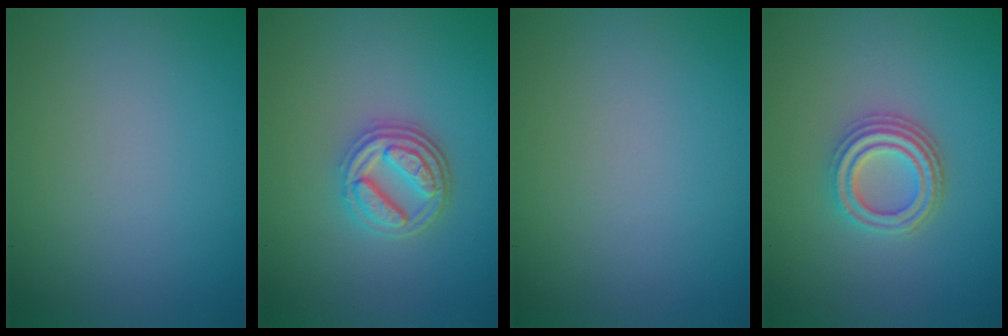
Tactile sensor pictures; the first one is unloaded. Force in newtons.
{"total": 4.0, "press": 3.3, "slide": 2.3}
{"total": 0.0}
{"total": 3.7, "press": 3.0, "slide": 2.1}